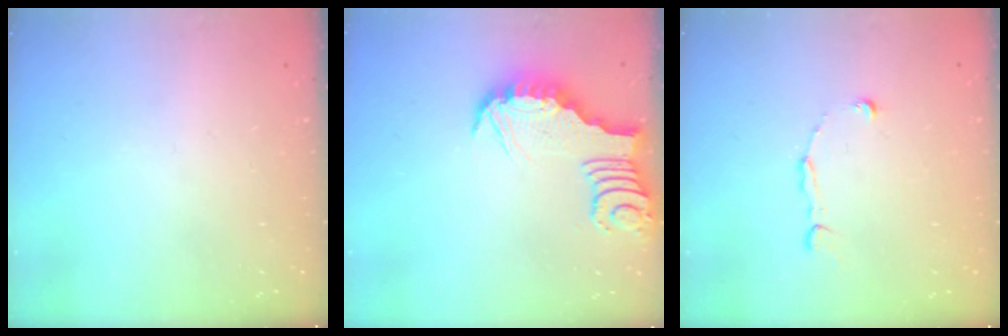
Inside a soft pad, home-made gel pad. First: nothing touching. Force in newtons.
{"total": 3.4, "press": 3.4, "slide": 0.2}
{"total": 2.8, "press": 2.8, "slide": 0.2}